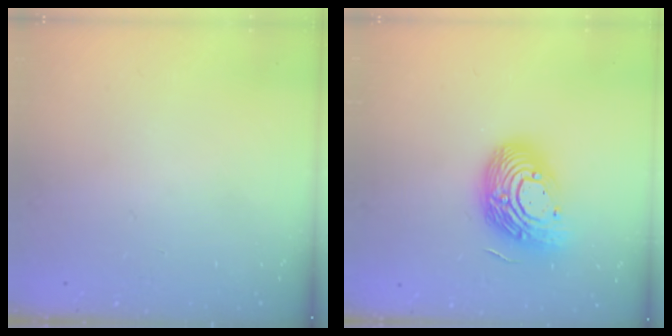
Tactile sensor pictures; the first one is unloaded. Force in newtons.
{"total": 17.0, "press": 16.9, "slide": 1.3}